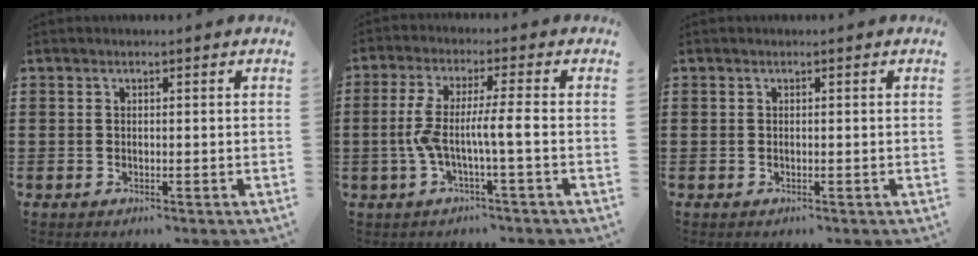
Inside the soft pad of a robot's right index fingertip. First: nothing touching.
{"total": 6.4, "force": [-1.4, 0.0, 6.2], "torque": [-0.134, -0.011, -0.037]}
{"total": 0.0}